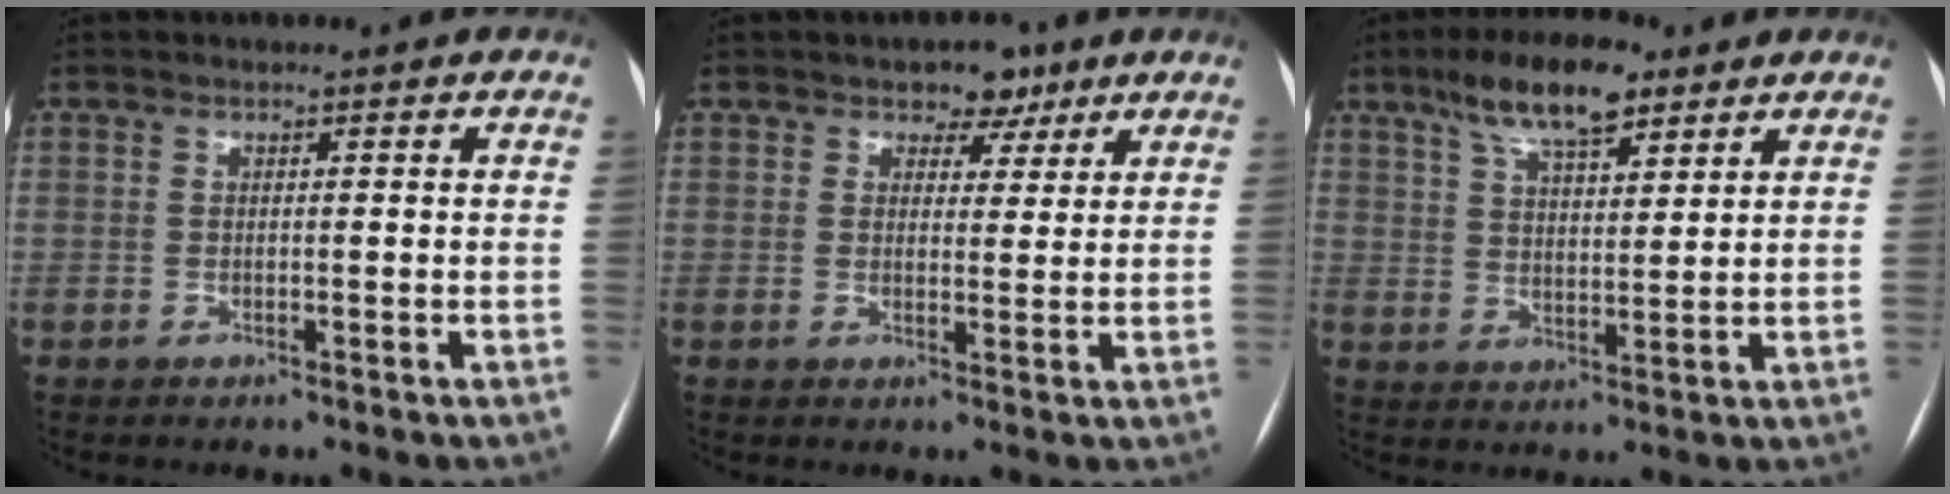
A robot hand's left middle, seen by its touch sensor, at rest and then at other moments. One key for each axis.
{"total": 4.3, "fx": 2.8, "fy": 2.8, "fz": 1.5, "tx": -0.008, "ty": 0.004, "tz": 0.038}
{"total": 10.5, "fx": 7.0, "fy": 3.2, "fz": 7.0, "tx": -0.126, "ty": 0.016, "tz": 0.123}